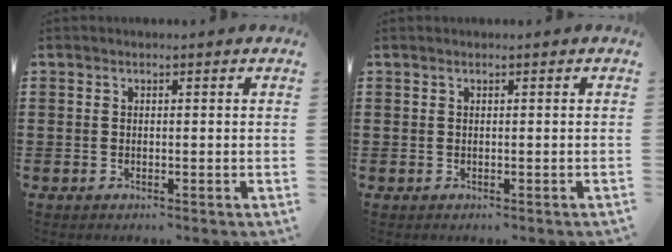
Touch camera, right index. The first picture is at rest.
{"total": 0.0}